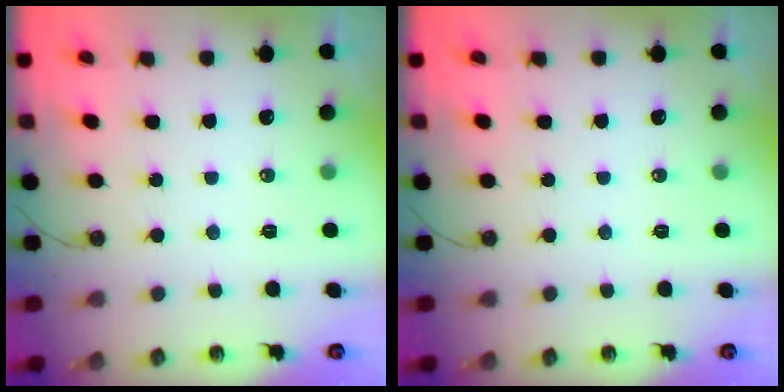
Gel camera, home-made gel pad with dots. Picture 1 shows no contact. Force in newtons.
{"total": 0.0}